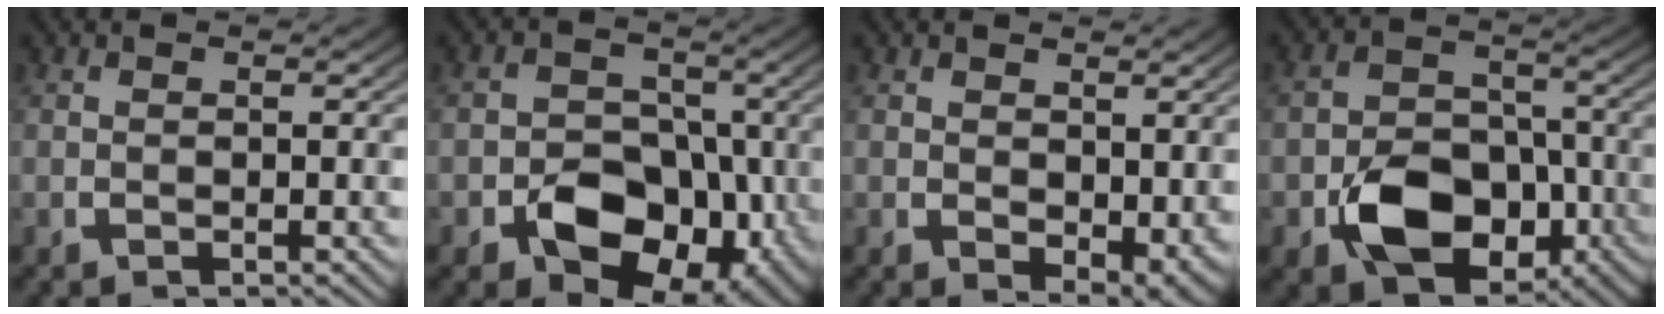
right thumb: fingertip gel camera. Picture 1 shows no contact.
{"total": 11.4, "force": [-2.7, 8.5, 7.1], "torque": [-0.110, -0.037, -0.036]}
{"total": 3.4, "force": [0.2, 2.2, 2.7], "torque": [-0.035, -0.024, 0.018]}
{"total": 11.1, "force": [-3.9, 7.7, 6.9], "torque": [-0.126, -0.044, -0.049]}